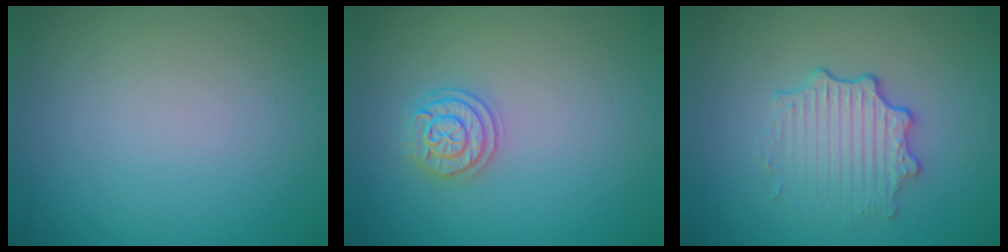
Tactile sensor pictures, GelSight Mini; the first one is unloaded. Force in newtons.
{"total": 2.1, "press": 2.1, "slide": 0.3}
{"total": 3.4, "press": 2.7, "slide": 2.0}